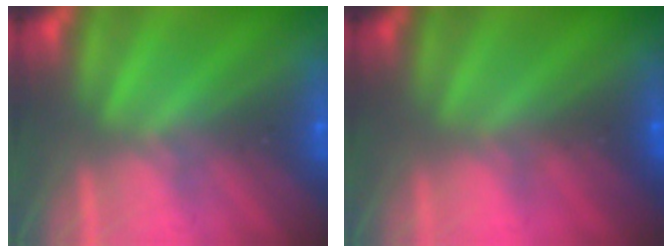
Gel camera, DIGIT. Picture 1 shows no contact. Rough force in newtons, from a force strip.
{"total": 4.6}